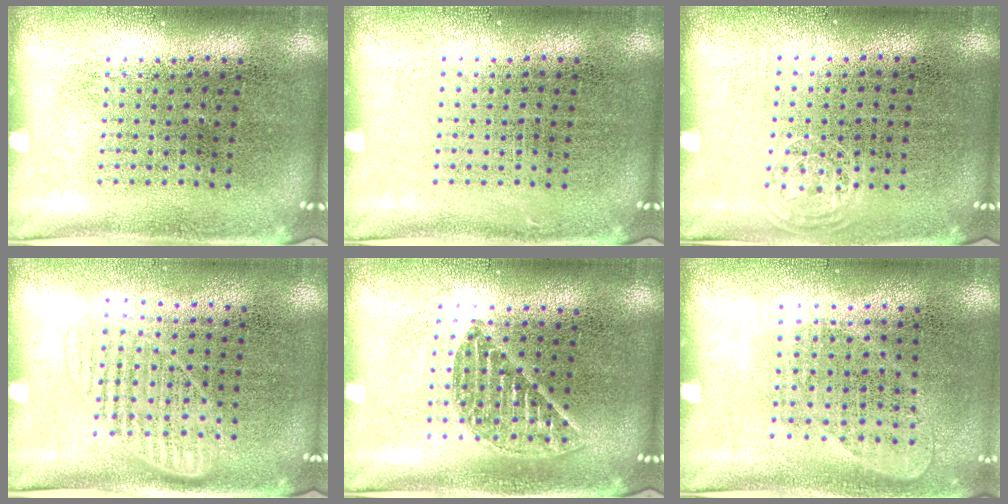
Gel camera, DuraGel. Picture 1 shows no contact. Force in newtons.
{"total": 0.0}
{"total": 0.6, "press": 0.6, "slide": 0.3}
{"total": 1.2, "press": 1.0, "slide": 0.6}
{"total": 1.1, "press": 1.0, "slide": 0.4}
{"total": 0.9, "press": 0.8, "slide": 0.4}